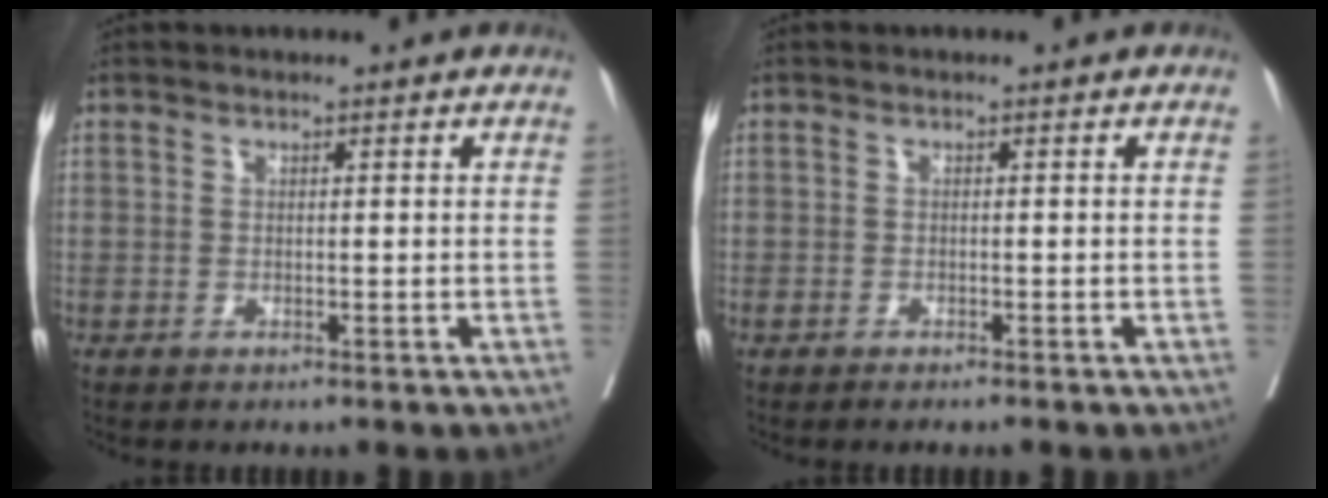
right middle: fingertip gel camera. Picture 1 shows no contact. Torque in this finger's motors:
{"motor_torque": [0.01, -0.07, 0.00, 0.00]}